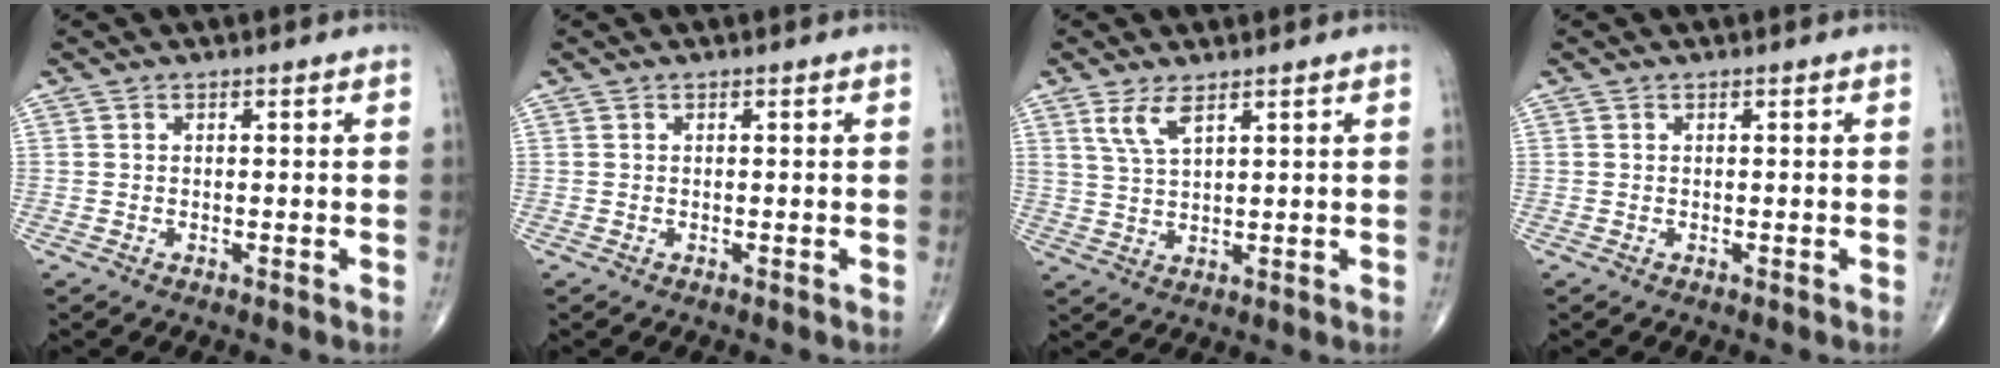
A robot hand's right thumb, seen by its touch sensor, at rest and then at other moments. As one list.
[{"total": 0.0}, {"total": 4.7, "force": [2.8, 1.5, 3.5], "torque": [-0.072, -0.013, 0.063]}, {"total": 0.0}]